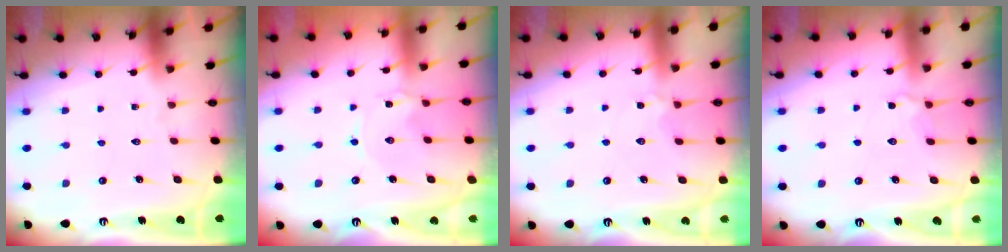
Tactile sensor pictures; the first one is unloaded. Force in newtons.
{"total": 0.0}
{"total": 2.1, "press": 2.0, "slide": 0.6}
{"total": 3.7, "press": 3.6, "slide": 0.6}